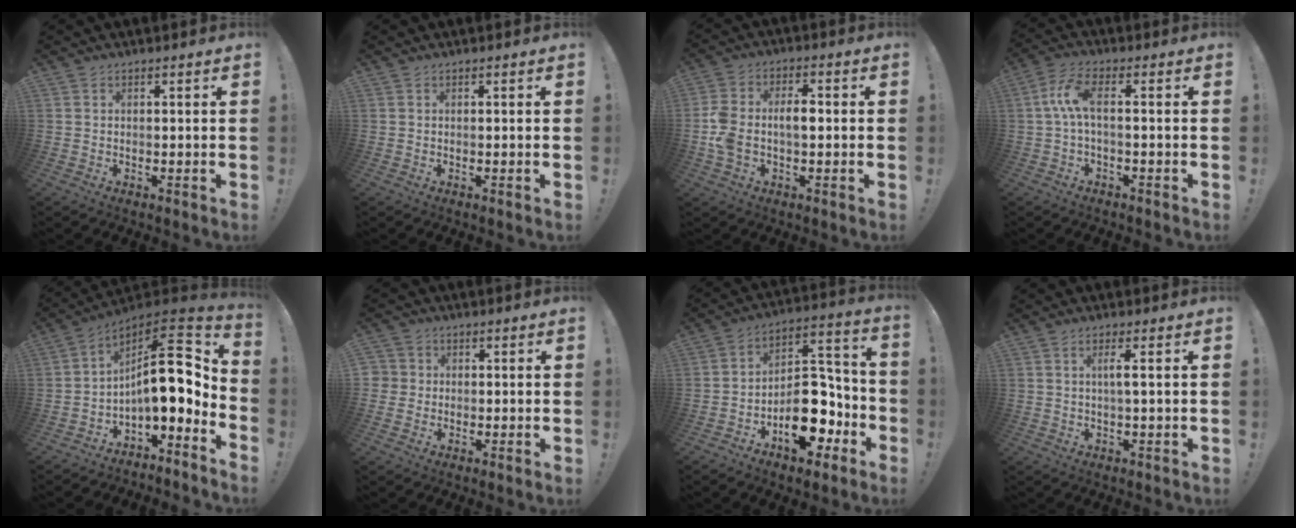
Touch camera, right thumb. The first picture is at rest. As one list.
[{"total": 0.0}, {"total": 9.0, "force": [-1.2, 5.1, 7.3], "torque": [-0.157, 0.007, -0.022]}, {"total": 7.3, "force": [0.1, 1.9, 7.0], "torque": [-0.138, 0.000, 0.000]}, {"total": 15.8, "force": [1.0, 7.0, 14.2], "torque": [-0.205, -0.016, 0.018]}, {"total": 3.2, "force": [0.0, 3.2, 0.7], "torque": [-0.002, 0.001, 0.000]}, {"total": 17.9, "force": [-8.3, 11.0, 11.5], "torque": [-0.124, 0.063, -0.122]}, {"total": 3.1, "force": [0.5, -0.3, 3.0], "torque": [-0.055, -0.006, 0.002]}]